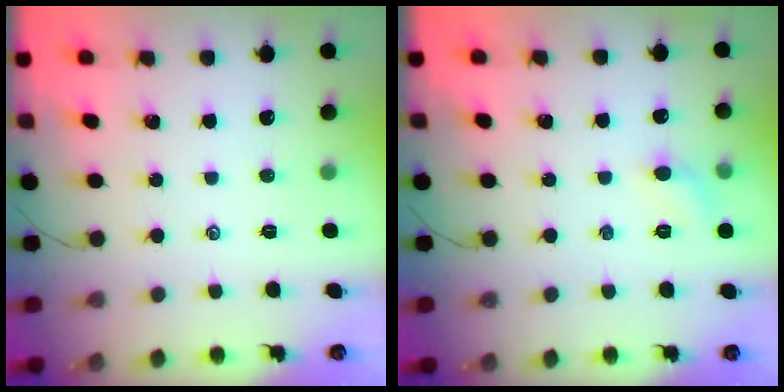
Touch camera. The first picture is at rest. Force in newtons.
{"total": 6.3, "press": 5.9, "slide": 2.0}